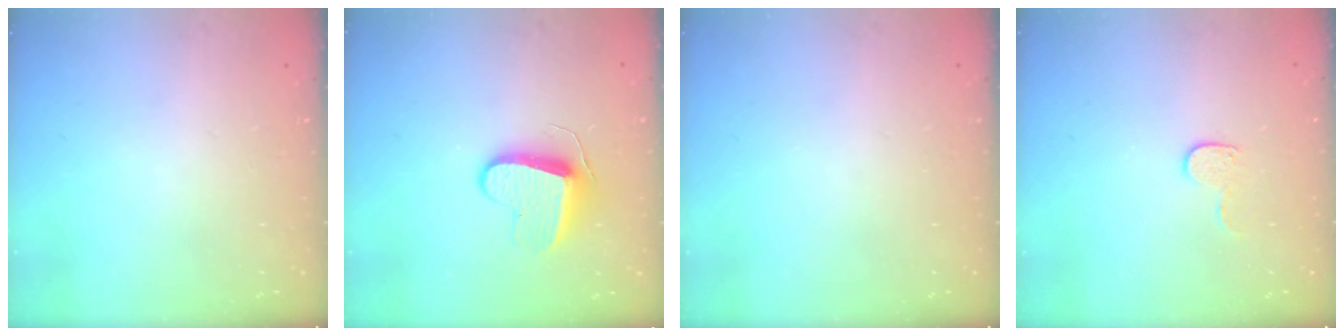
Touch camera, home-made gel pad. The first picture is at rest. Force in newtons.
{"total": 9.0, "press": 9.0, "slide": 0.1}
{"total": 0.0}
{"total": 6.7, "press": 6.7, "slide": 0.6}